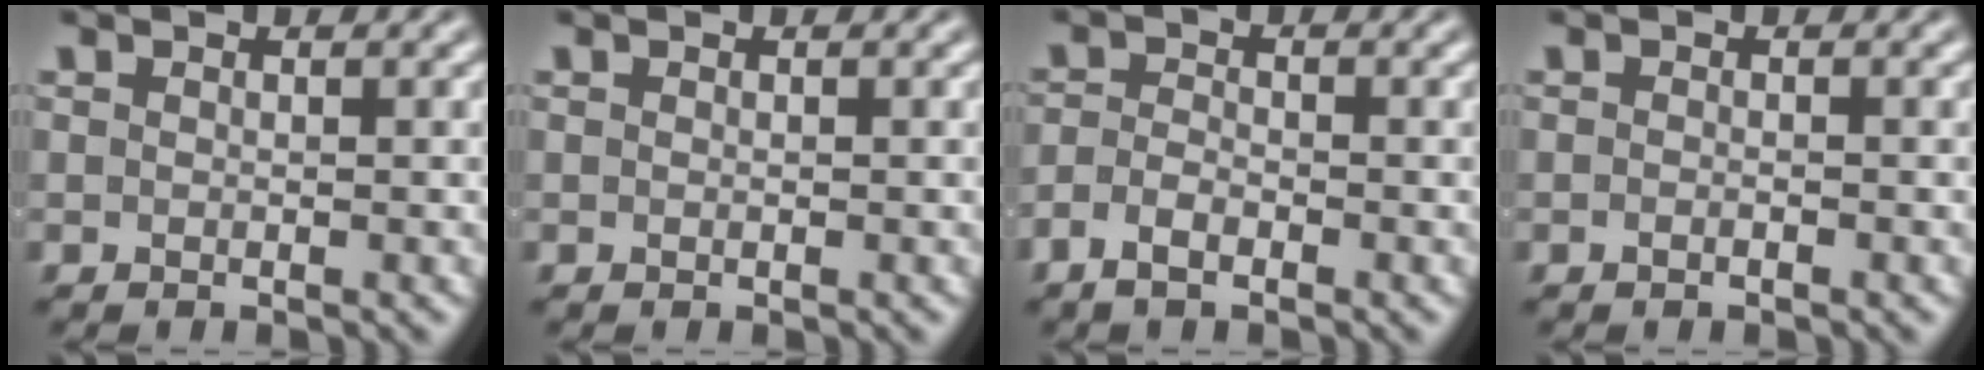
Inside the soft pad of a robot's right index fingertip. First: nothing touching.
{"total": 0.0}
{"total": 2.1, "force": [-1.8, 0.6, 1.0], "torque": [-0.022, -0.011, -0.028]}
{"total": 0.7, "force": [-0.6, -0.3, 0.2], "torque": [-0.003, 0.000, -0.011]}